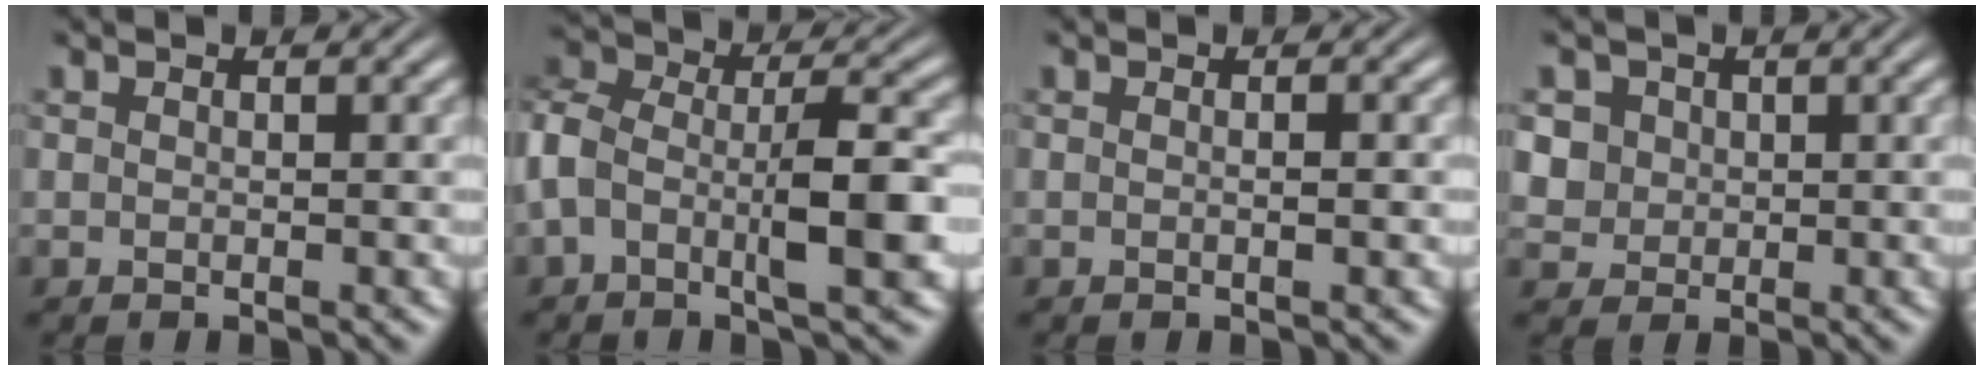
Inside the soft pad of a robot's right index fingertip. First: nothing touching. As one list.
[{"total": 7.6, "force": [-0.6, 5.0, 5.6], "torque": [-0.120, -0.007, -0.018]}, {"total": 0.5, "force": [-0.1, -0.1, 0.5], "torque": [-0.008, 0.002, -0.006]}, {"total": 5.7, "force": [0.7, 5.2, 2.2], "torque": [-0.062, -0.016, 0.018]}]